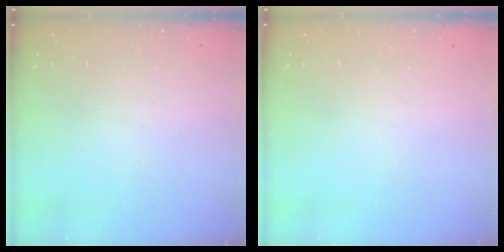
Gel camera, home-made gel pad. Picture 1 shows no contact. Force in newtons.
{"total": 0.0}